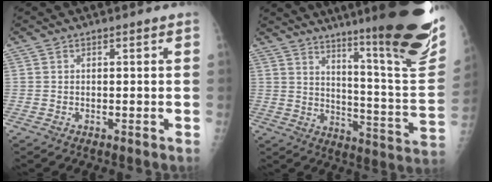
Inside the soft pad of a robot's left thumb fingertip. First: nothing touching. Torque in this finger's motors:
{"motor_torque": [0.64, 0.32, 1.51, -1.27, 0.24]}